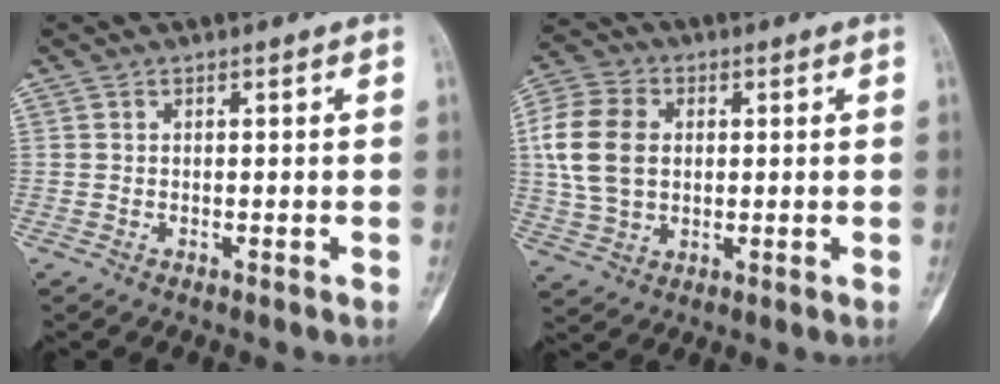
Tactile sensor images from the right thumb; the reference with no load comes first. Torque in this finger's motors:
{"motor_torque": [1.12, 1.21, 0.73, -0.35, 0.30]}